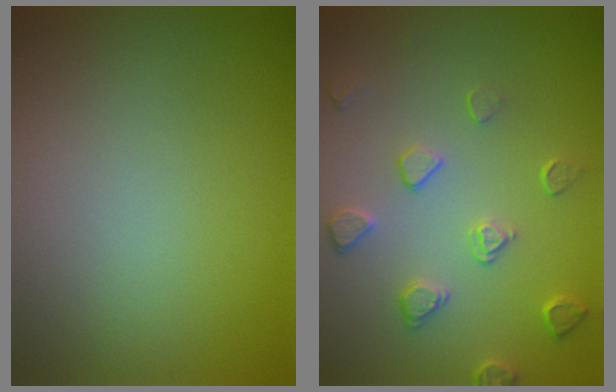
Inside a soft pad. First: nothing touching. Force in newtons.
{"total": 2.4, "press": 1.9, "slide": 1.4}